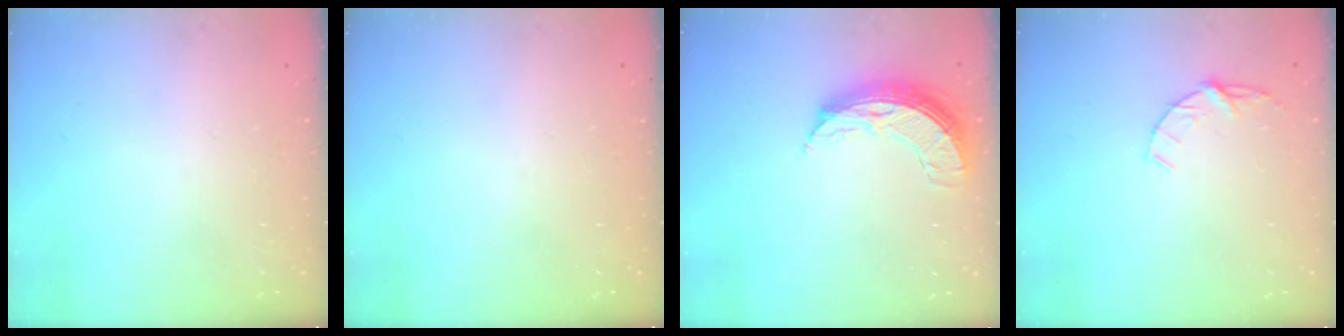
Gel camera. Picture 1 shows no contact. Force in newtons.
{"total": 0.0}
{"total": 8.6, "press": 8.6, "slide": 0.7}
{"total": 4.5, "press": 4.5, "slide": 0.5}